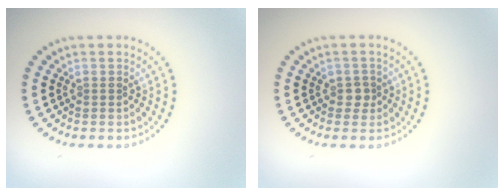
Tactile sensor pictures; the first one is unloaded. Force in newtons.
{"total": 1.3, "press": 1.1, "slide": 0.5}